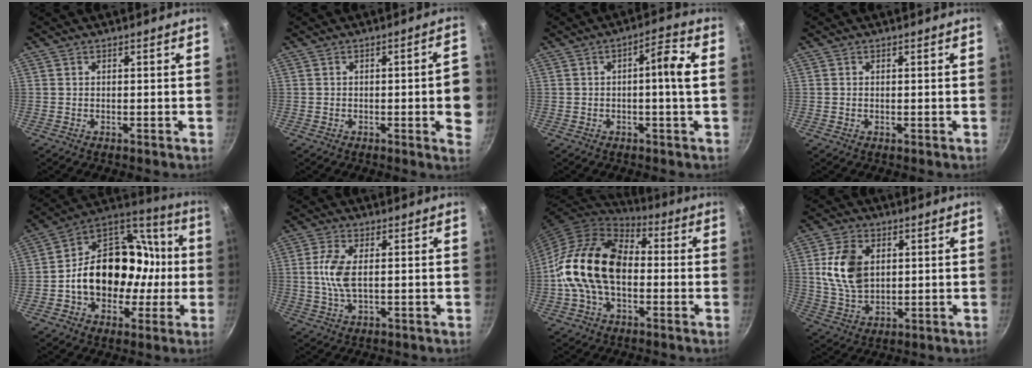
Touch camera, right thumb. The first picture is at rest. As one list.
[{"total": 8.5, "force": [-1.0, 2.2, 8.2], "torque": [-0.079, 0.014, -0.011]}, {"total": 4.1, "force": [-0.1, 0.5, 4.1], "torque": [-0.073, 0.016, 0.000]}, {"total": 0.0}, {"total": 22.8, "force": [-2.2, 17.6, 14.4], "torque": [-0.203, 0.063, -0.036]}, {"total": 6.4, "force": [0.6, 2.6, 5.8], "torque": [-0.133, 0.002, 0.012]}, {"total": 18.9, "force": [-1.5, 12.5, 14.1], "torque": [-0.231, 0.039, -0.043]}, {"total": 11.2, "force": [2.3, 7.4, 8.0], "torque": [-0.137, -0.011, 0.048]}]